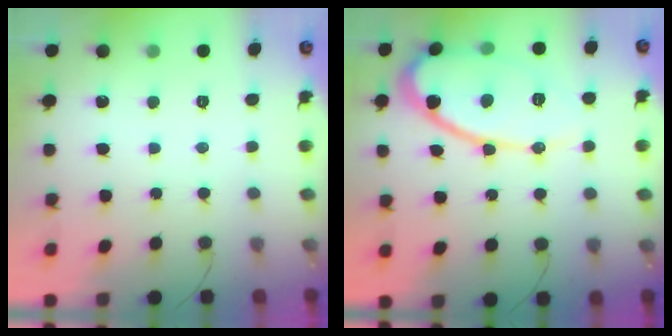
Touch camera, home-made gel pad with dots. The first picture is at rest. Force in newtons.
{"total": 14.8, "press": 14.8, "slide": 1.2}